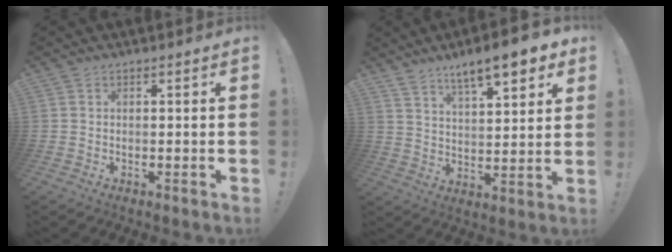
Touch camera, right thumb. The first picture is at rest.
{"total": 11.1, "force": [8.1, 2.9, 7.1], "torque": [-0.109, -0.050, 0.136]}